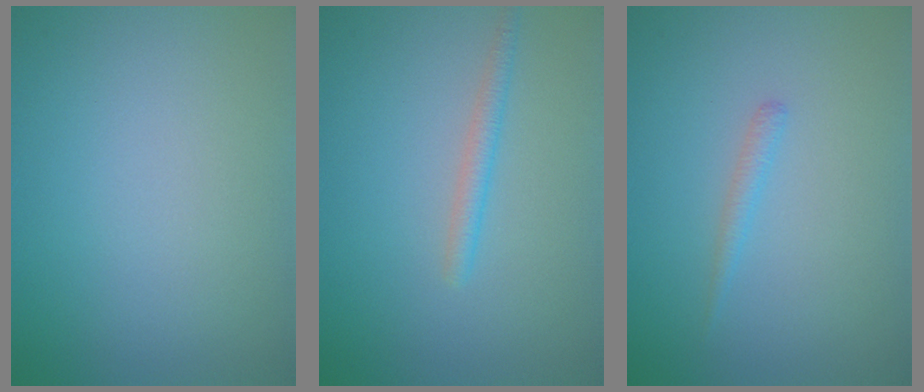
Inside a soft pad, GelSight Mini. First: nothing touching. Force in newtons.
{"total": 1.5, "press": 1.5, "slide": 0.1}
{"total": 0.9, "press": 0.9, "slide": 0.1}